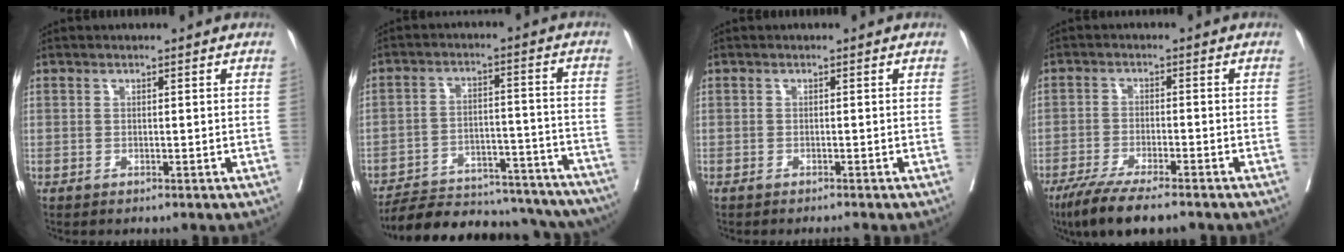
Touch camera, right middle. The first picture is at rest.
{"total": 26.7, "force": [-24.2, 6.2, 9.2], "torque": [-0.112, -0.004, -0.323]}
{"total": 1.3, "force": [-1.1, -0.2, 0.5], "torque": [-0.006, 0.000, -0.018]}
{"total": 9.7, "force": [-7.5, 1.1, 6.0], "torque": [-0.095, -0.022, -0.122]}